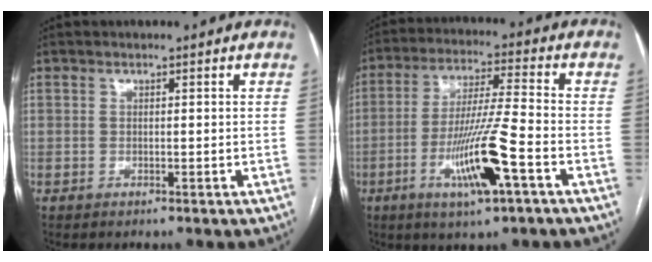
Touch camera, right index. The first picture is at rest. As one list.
[{"total": 12.5, "force": [-4.9, 0.1, 11.5], "torque": [-0.224, -0.012, -0.089]}]